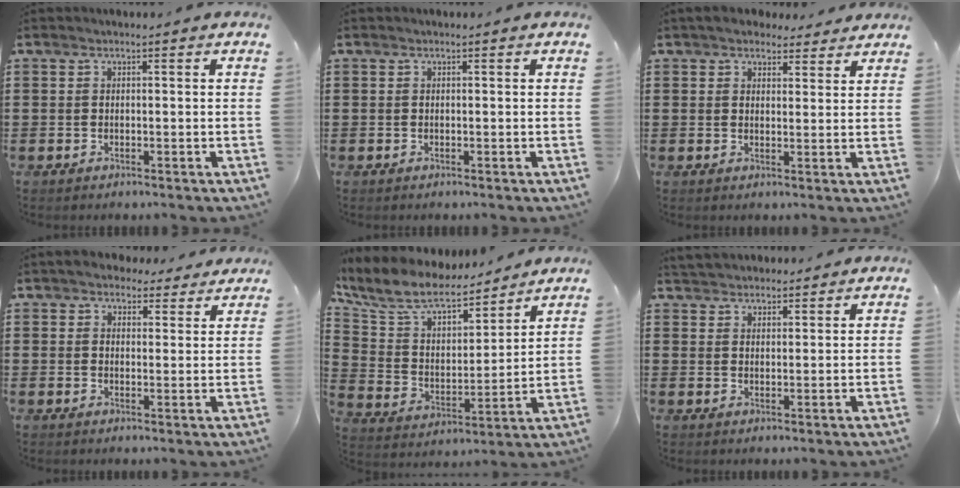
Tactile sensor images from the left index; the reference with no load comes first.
{"total": 0.0}
{"total": 3.8, "force": [3.3, 1.6, 0.8], "torque": [-0.025, -0.002, 0.063]}
{"total": 3.9, "force": [3.5, 1.5, 0.6], "torque": [-0.025, -0.004, 0.066]}
{"total": 9.3, "force": [8.0, 3.0, 3.8], "torque": [-0.113, -0.047, 0.137]}
{"total": 2.8, "force": [2.6, 0.8, -0.4], "torque": [-0.001, -0.002, 0.051]}